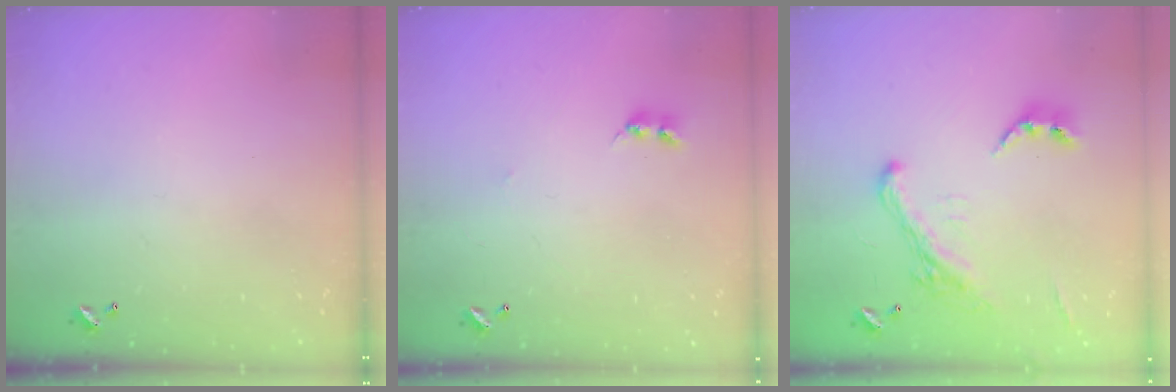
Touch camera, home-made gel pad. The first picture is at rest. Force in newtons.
{"total": 2.2, "press": 2.2, "slide": 0.4}
{"total": 5.1, "press": 4.9, "slide": 1.4}